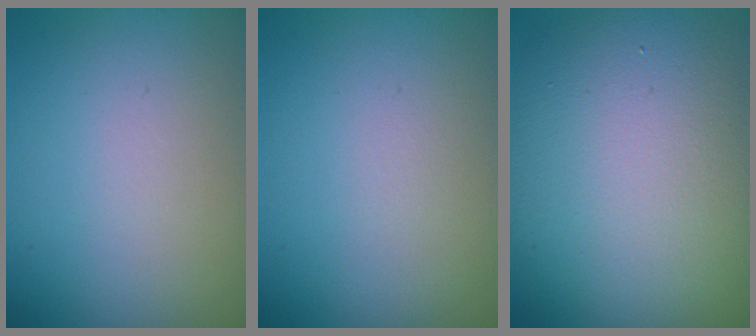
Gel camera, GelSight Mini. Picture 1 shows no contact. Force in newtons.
{"total": 0.0}
{"total": 14.0, "press": 14.0, "slide": 0.8}